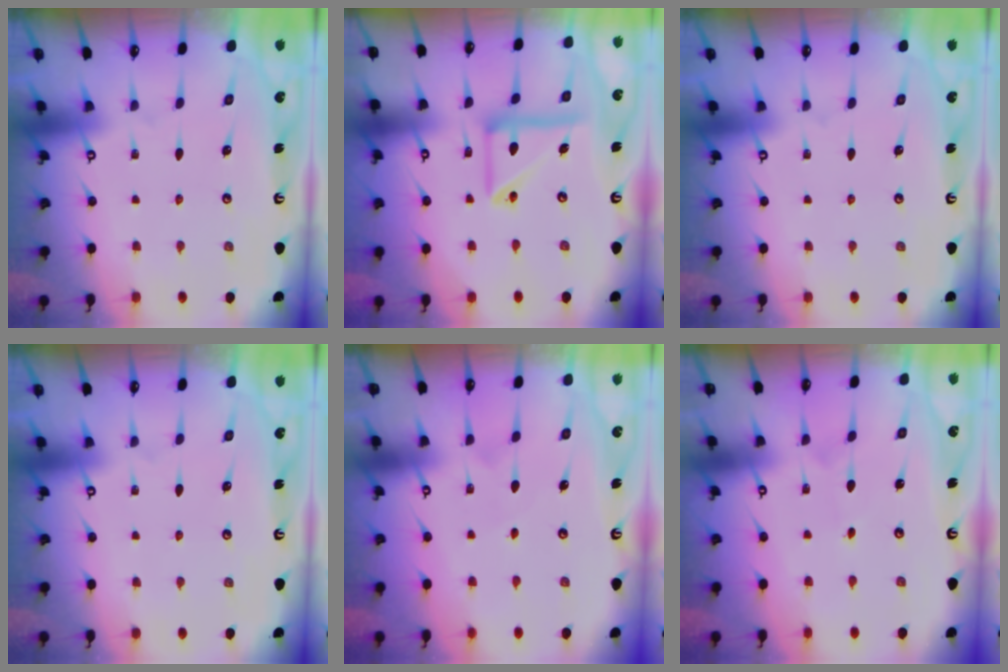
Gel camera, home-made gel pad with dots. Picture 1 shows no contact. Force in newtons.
{"total": 14.5, "press": 14.4, "slide": 2.2}
{"total": 0.0}
{"total": 0.0}
{"total": 4.3, "press": 4.3, "slide": 0.1}
{"total": 1.9, "press": 1.9, "slide": 0.2}